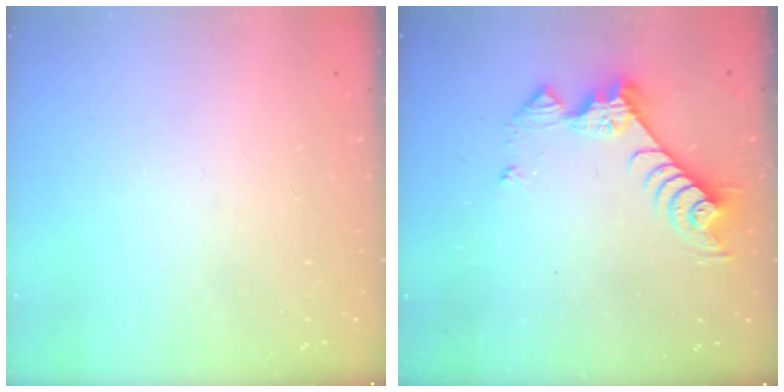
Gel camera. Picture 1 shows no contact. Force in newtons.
{"total": 9.6, "press": 9.6, "slide": 0.7}